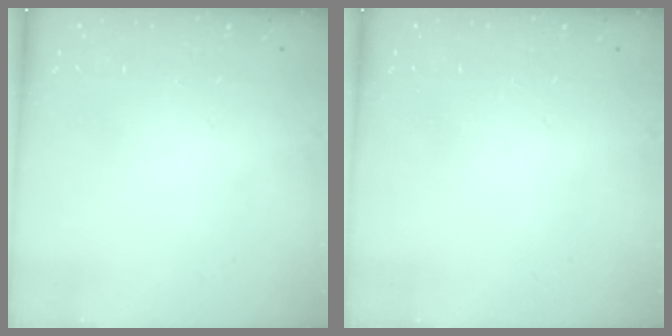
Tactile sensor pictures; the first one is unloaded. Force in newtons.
{"total": 0.0}